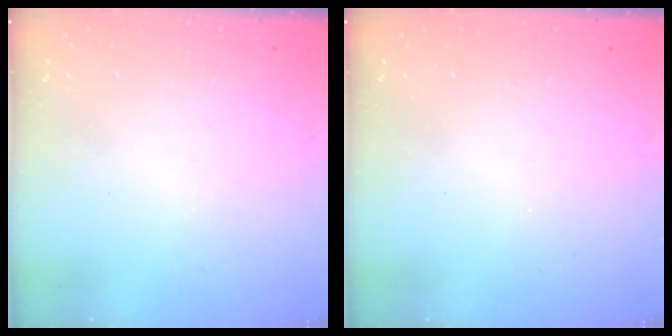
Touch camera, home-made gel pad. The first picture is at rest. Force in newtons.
{"total": 1.6, "press": 1.6, "slide": 0.2}